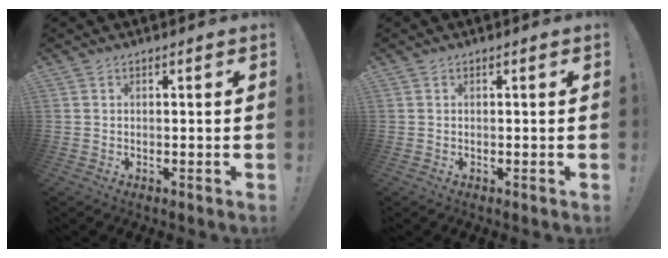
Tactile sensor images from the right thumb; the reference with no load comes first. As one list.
[{"total": 0.0}]